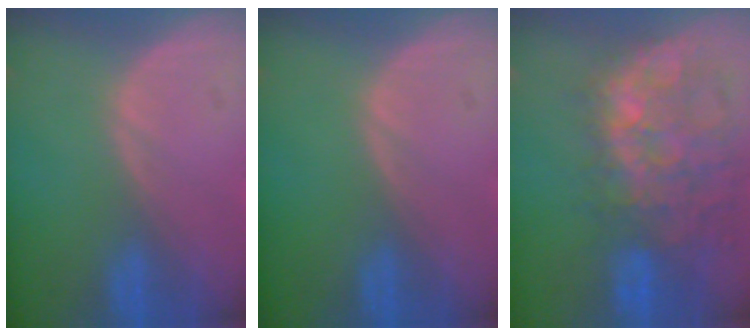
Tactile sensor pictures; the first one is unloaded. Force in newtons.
{"total": 0.0}
{"total": 11.0, "press": 10.3, "slide": 3.9}